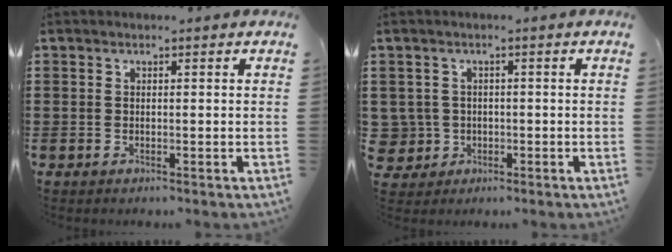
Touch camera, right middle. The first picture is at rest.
{"total": 0.6, "force": [-0.1, 0.6, 0.1], "torque": [-0.003, 0.005, -0.002]}